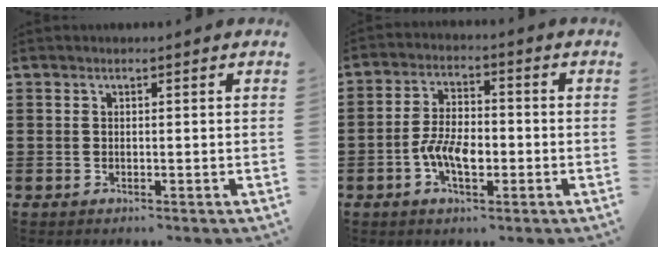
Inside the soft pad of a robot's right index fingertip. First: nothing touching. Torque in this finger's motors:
{"motor_torque": [1.01, 1.13, 0.20, 0.12]}